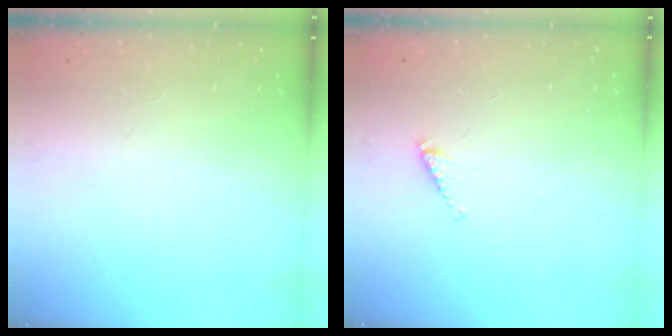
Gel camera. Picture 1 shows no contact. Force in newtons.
{"total": 2.9, "press": 2.9, "slide": 0.4}